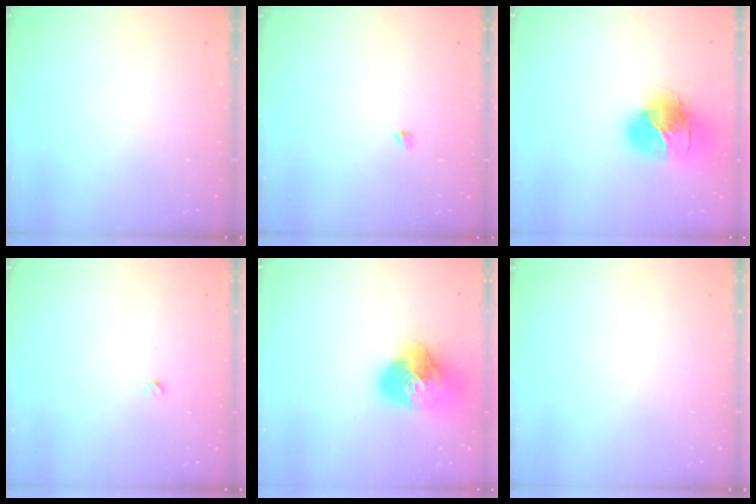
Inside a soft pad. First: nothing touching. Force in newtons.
{"total": 2.4, "press": 2.4, "slide": 0.4}
{"total": 20.1, "press": 20.0, "slide": 2.1}
{"total": 2.4, "press": 2.4, "slide": 0.3}
{"total": 17.5, "press": 17.4, "slide": 2.0}
{"total": 0.0}